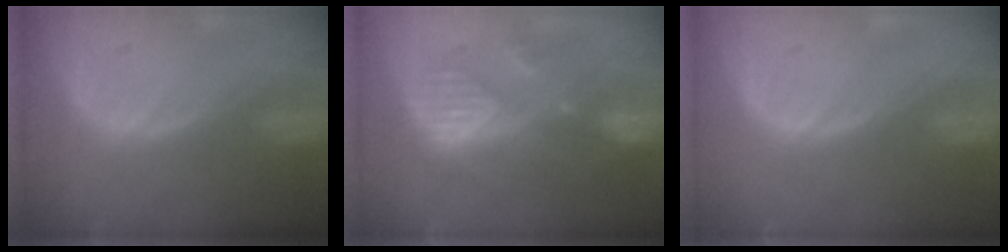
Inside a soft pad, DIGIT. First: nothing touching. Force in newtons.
{"total": 8.6, "press": 8.6, "slide": 0.3}
{"total": 0.0}